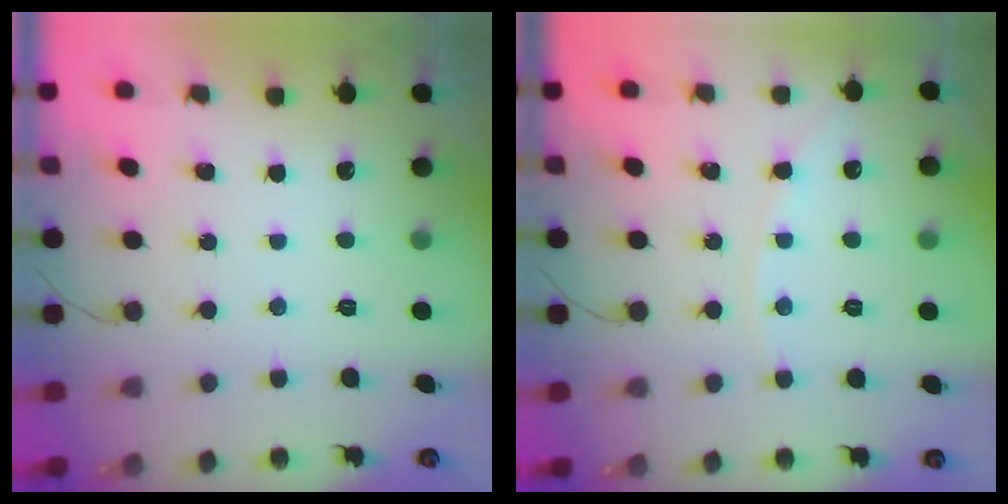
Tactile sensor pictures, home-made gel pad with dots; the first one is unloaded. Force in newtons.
{"total": 5.8, "press": 5.8, "slide": 0.7}